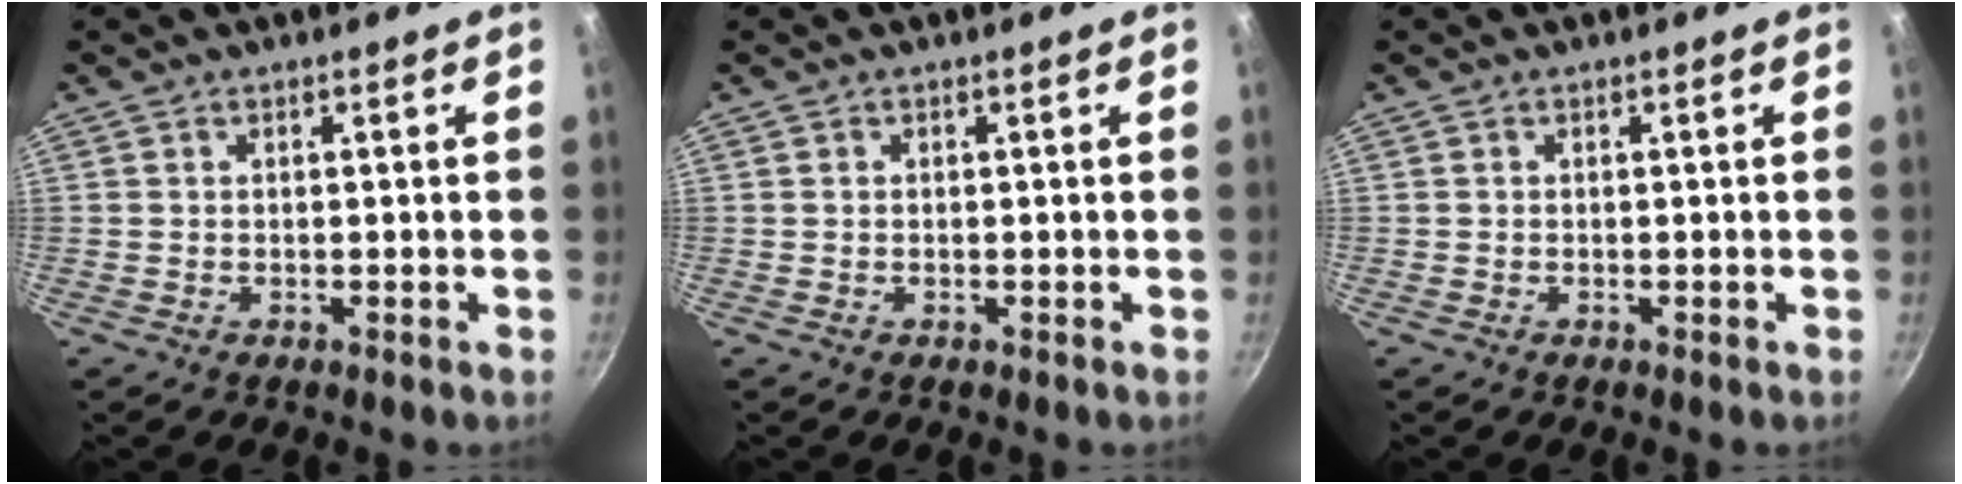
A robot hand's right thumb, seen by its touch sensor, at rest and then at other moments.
{"total": 0.0}
{"total": 0.0}